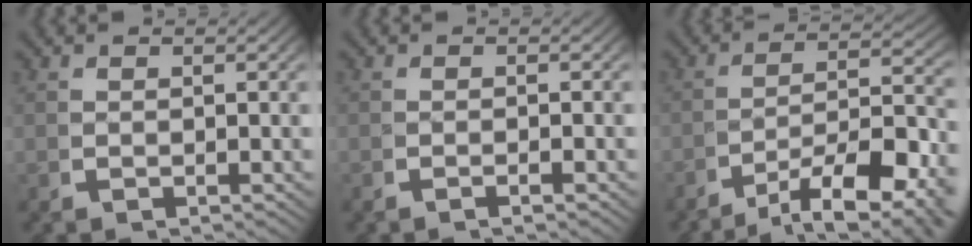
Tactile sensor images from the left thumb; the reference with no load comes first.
{"total": 0.7, "force": [-0.4, 0.0, 0.6], "torque": [-0.011, 0.007, -0.012]}
{"total": 10.2, "force": [-3.8, 5.3, 7.8], "torque": [-0.133, -0.036, -0.046]}